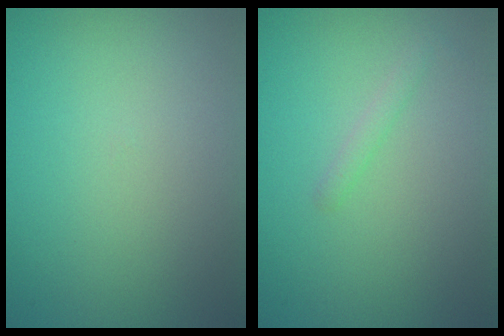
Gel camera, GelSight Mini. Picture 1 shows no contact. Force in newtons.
{"total": 0.9, "press": 0.9, "slide": 0.0}